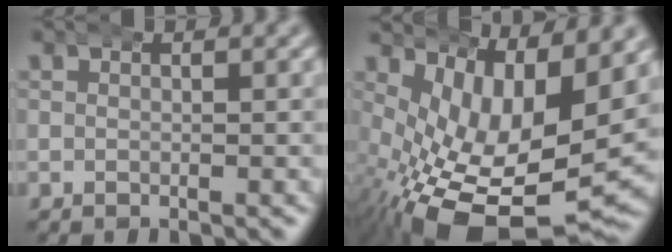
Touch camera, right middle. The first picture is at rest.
{"total": 13.2, "force": [-3.6, 7.2, 10.5], "torque": [-0.202, -0.062, -0.024]}